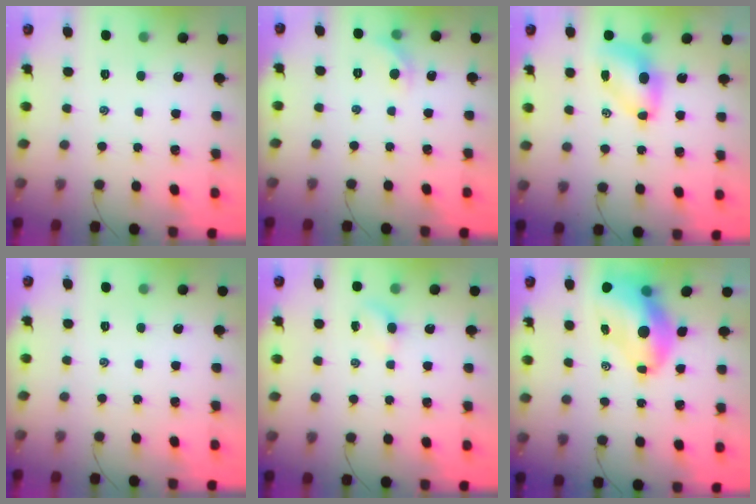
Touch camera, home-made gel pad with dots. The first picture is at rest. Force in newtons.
{"total": 5.5, "press": 5.3, "slide": 1.4}
{"total": 7.2, "press": 7.1, "slide": 1.2}
{"total": 0.0}
{"total": 2.9, "press": 2.8, "slide": 0.9}
{"total": 13.2, "press": 12.5, "slide": 4.2}